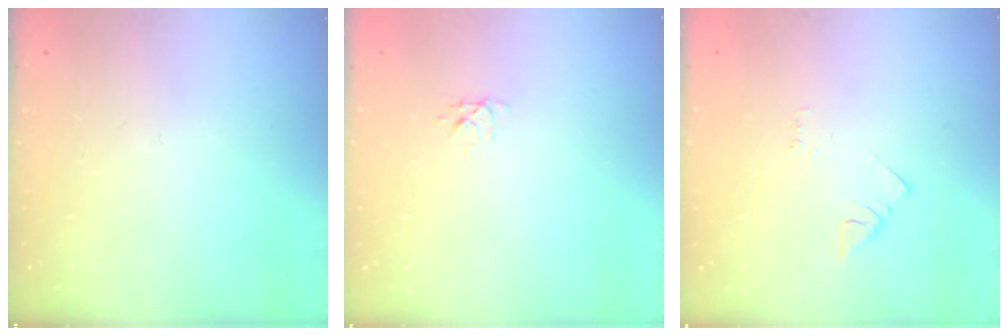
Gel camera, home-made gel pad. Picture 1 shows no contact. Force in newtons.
{"total": 3.2, "press": 3.2, "slide": 0.3}
{"total": 1.5, "press": 1.5, "slide": 0.3}